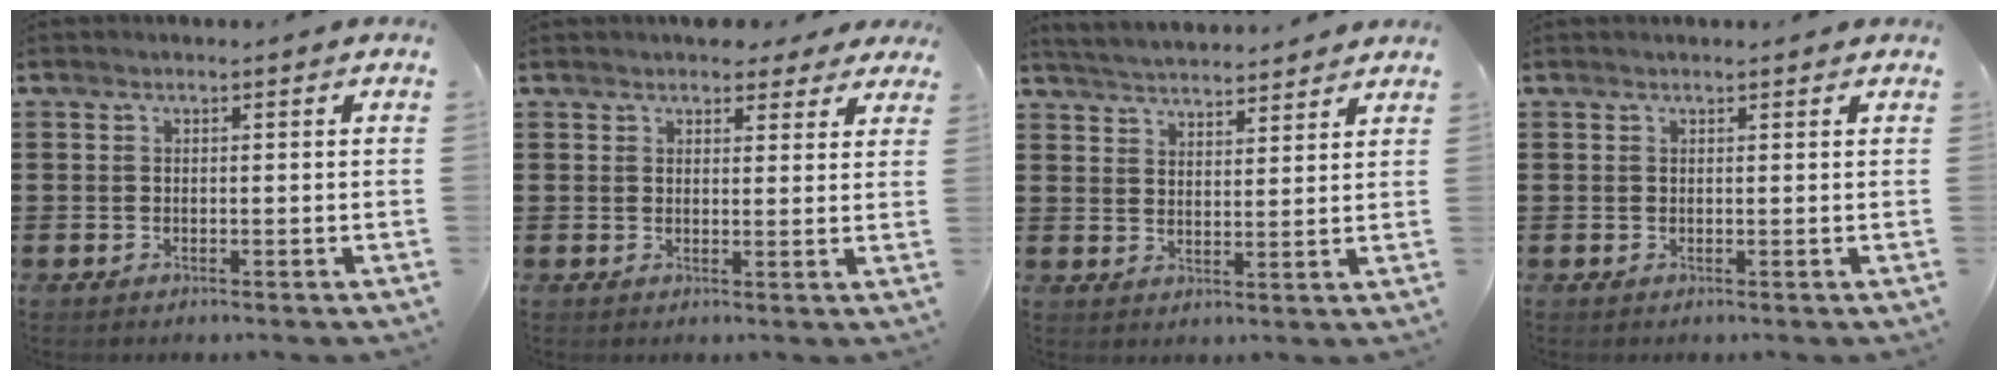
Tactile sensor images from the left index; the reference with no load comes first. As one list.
[{"total": 3.5, "force": [3.2, 1.3, 0.8], "torque": [-0.009, -0.008, 0.058]}, {"total": 4.1, "force": [4.1, 0.0, 0.3], "torque": [-0.020, -0.018, 0.074]}, {"total": 0.5, "force": [0.5, 0.1, 0.2], "torque": [-0.006, 0.001, 0.010]}]